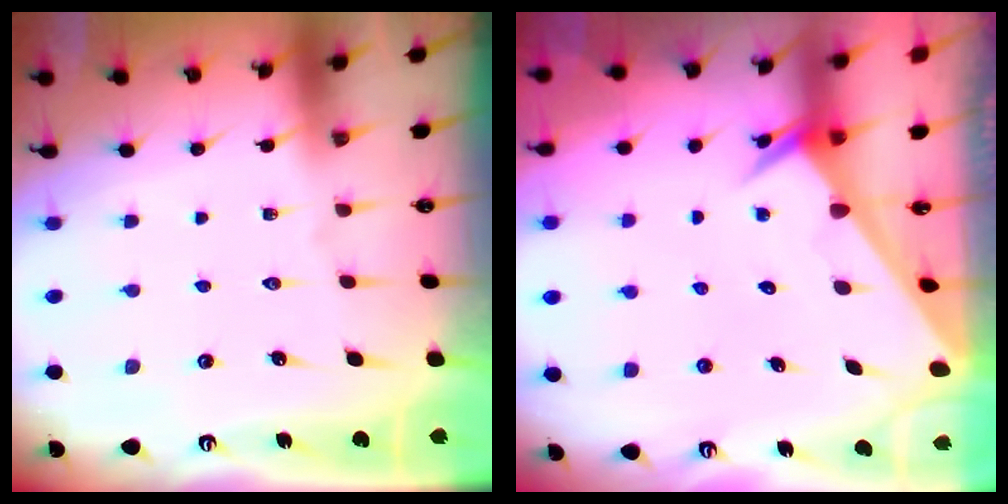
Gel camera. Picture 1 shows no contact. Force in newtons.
{"total": 2.4, "press": 2.4, "slide": 0.0}